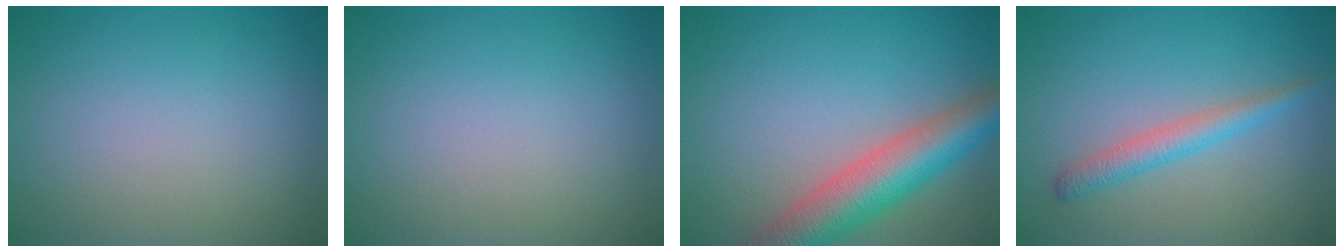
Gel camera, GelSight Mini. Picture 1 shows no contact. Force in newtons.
{"total": 0.0}
{"total": 7.4, "press": 7.4, "slide": 0.5}
{"total": 2.5, "press": 2.5, "slide": 0.0}